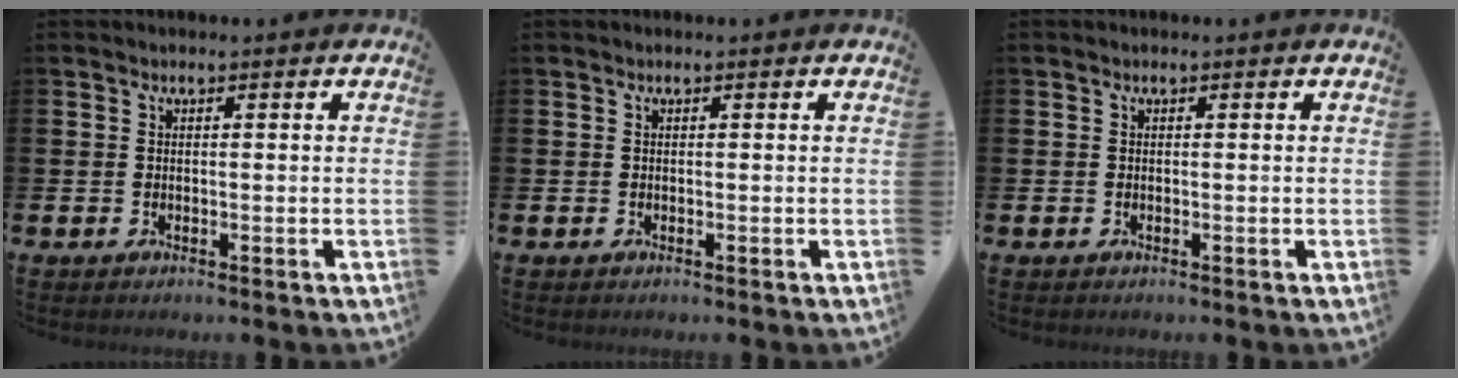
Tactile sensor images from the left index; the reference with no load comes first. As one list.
[{"total": 0.0}, {"total": 0.0}]